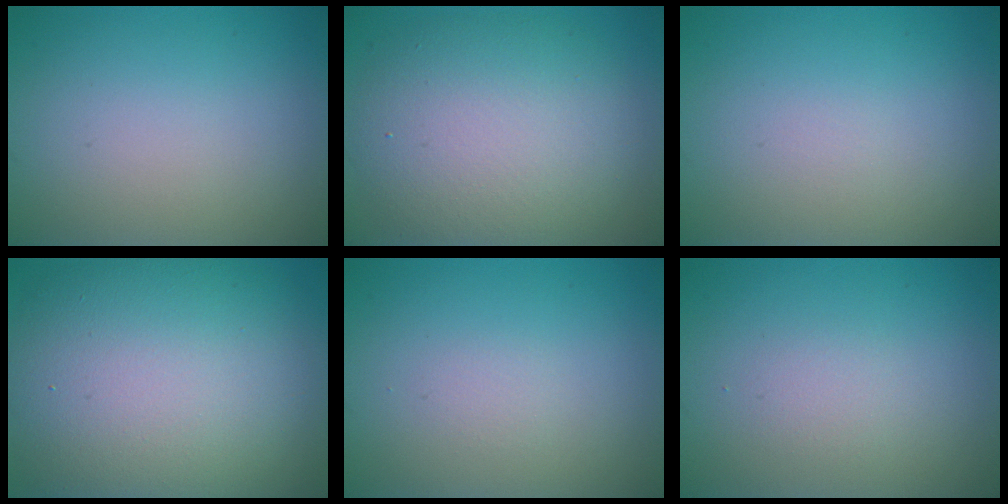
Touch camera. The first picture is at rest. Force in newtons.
{"total": 9.0, "press": 9.0, "slide": 0.9}
{"total": 0.0}
{"total": 14.9, "press": 14.9, "slide": 0.8}
{"total": 0.6, "press": 0.6, "slide": 0.0}
{"total": 1.2, "press": 1.2, "slide": 0.1}